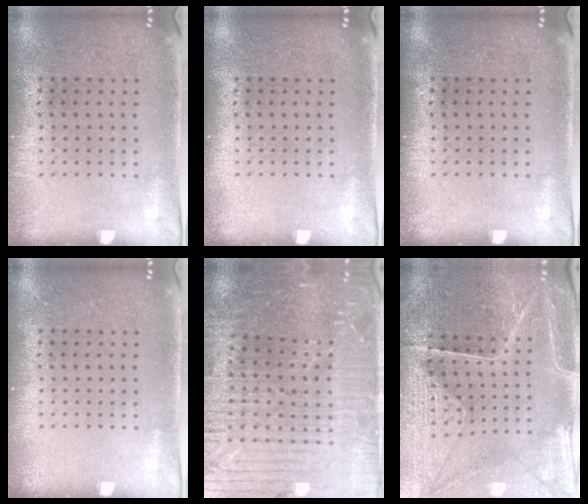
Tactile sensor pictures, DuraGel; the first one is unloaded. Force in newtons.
{"total": 0.0}
{"total": 0.0}
{"total": 0.0}
{"total": 5.0, "press": 4.7, "slide": 1.7}
{"total": 3.5, "press": 3.5, "slide": 0.4}